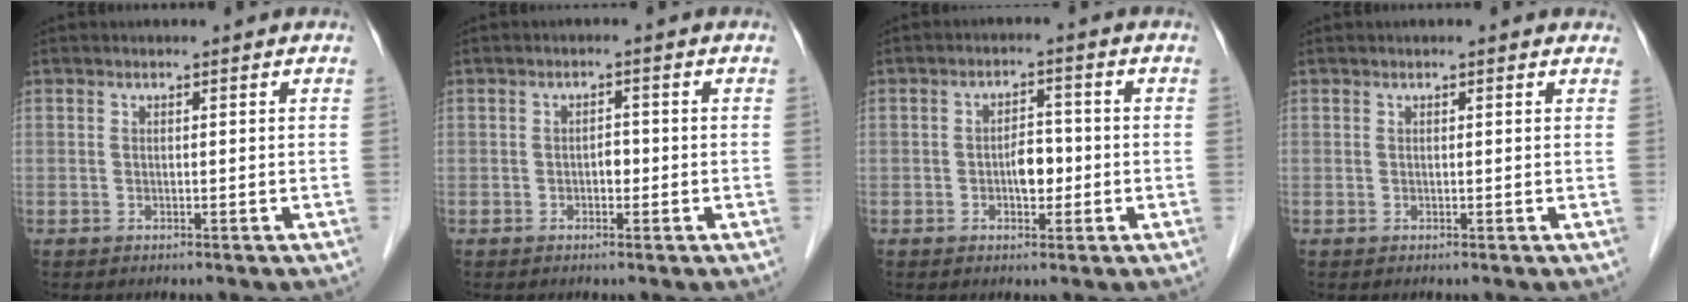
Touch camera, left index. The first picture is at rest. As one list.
[{"total": 1.5, "force": [-0.4, 0.9, 1.1], "torque": [-0.013, 0.005, -0.008]}, {"total": 3.6, "force": [-0.9, 1.9, 3.0], "torque": [-0.047, 0.008, -0.014]}, {"total": 1.2, "force": [1.0, 0.4, 0.6], "torque": [-0.010, 0.010, 0.007]}]